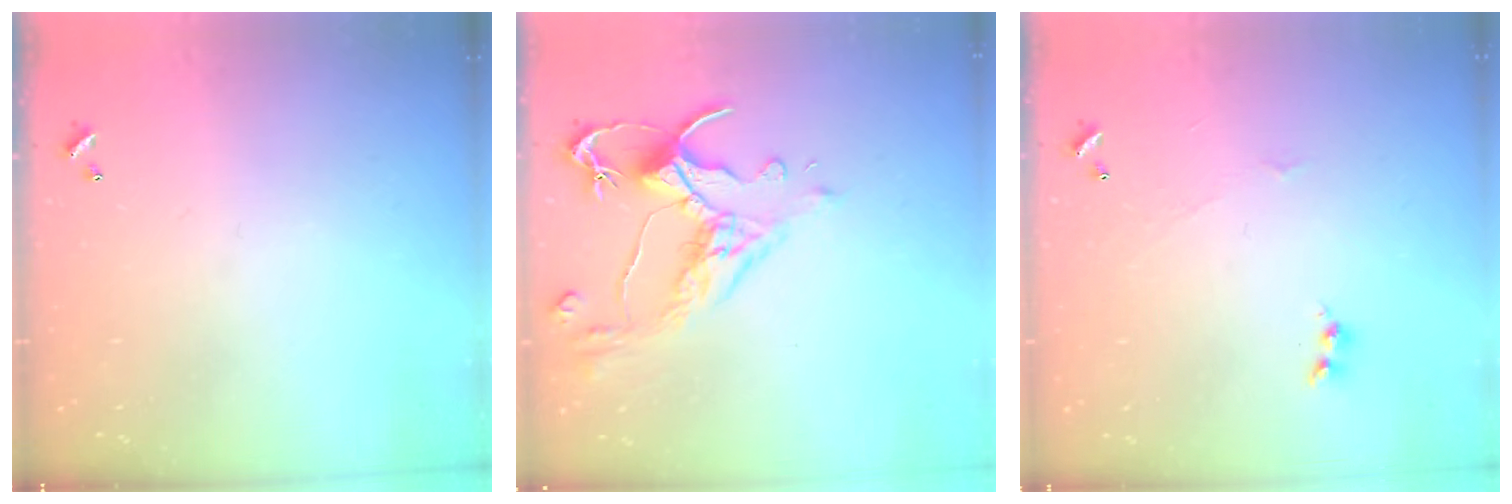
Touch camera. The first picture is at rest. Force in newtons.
{"total": 3.2, "press": 2.8, "slide": 1.5}
{"total": 1.6, "press": 1.5, "slide": 0.4}